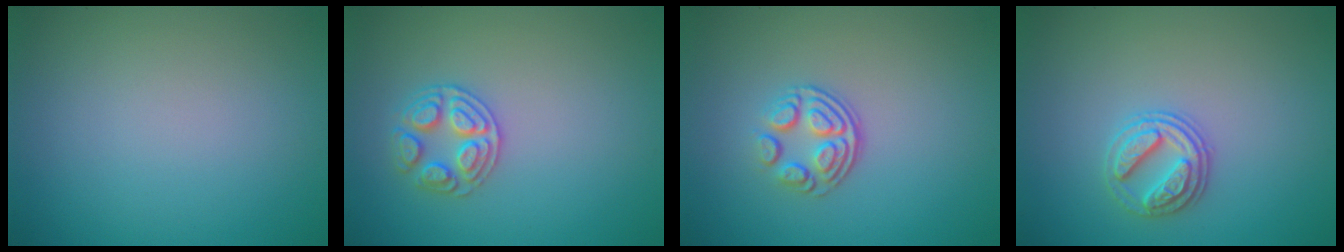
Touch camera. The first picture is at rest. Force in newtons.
{"total": 2.7, "press": 2.7, "slide": 0.3}
{"total": 3.6, "press": 2.4, "slide": 2.6}
{"total": 2.7, "press": 2.7, "slide": 0.7}